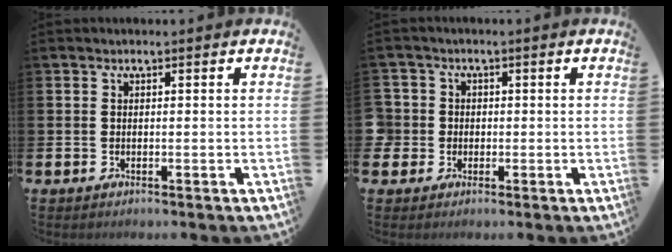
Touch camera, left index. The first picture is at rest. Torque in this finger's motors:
{"motor_torque": [0.07, 0.02, -0.01, -0.04]}